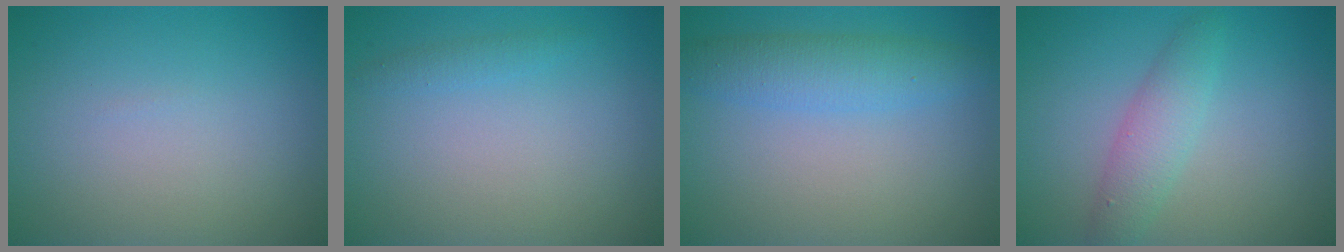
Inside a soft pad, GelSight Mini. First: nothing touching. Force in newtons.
{"total": 0.9, "press": 0.9, "slide": 0.0}
{"total": 3.6, "press": 3.6, "slide": 0.1}
{"total": 2.8, "press": 2.8, "slide": 0.1}